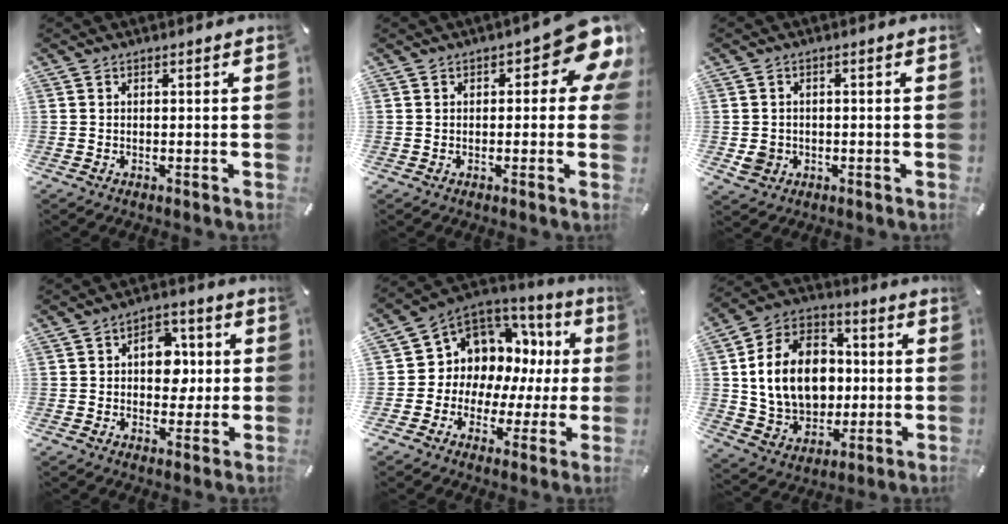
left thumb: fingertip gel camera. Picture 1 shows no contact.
{"total": 10.0, "force": [4.1, 4.2, 8.2], "torque": [-0.093, -0.027, 0.065]}
{"total": 3.5, "force": [-0.8, 3.3, 1.1], "torque": [-0.017, -0.001, -0.017]}
{"total": 9.3, "force": [1.0, 6.9, 6.1], "torque": [-0.077, 0.005, 0.012]}
{"total": 9.3, "force": [3.7, 8.3, 2.0], "torque": [-0.046, -0.058, 0.078]}
{"total": 17.0, "force": [0.2, 14.0, 9.7], "torque": [-0.204, 0.005, 0.011]}